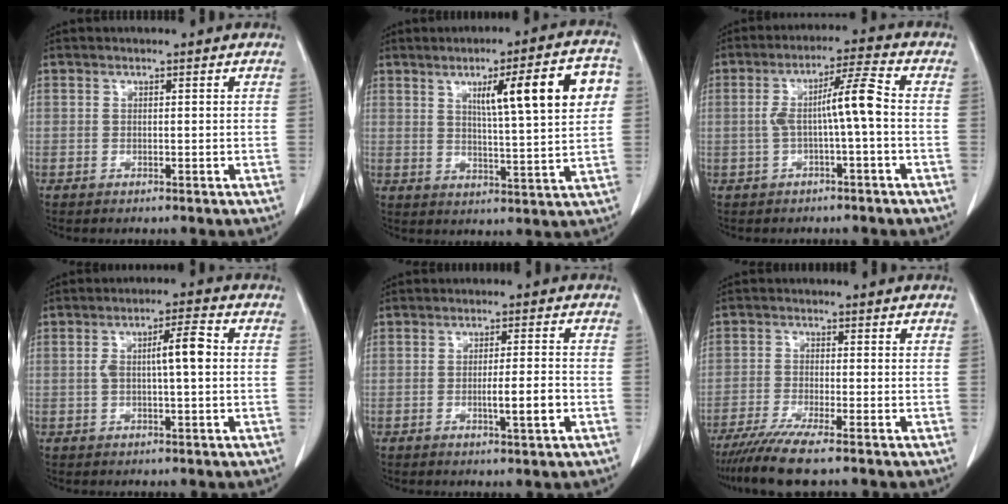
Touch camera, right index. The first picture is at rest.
{"total": 13.5, "force": [4.0, 1.0, 12.8], "torque": [-0.182, 0.016, 0.057]}
{"total": 6.8, "force": [-0.6, 0.0, 6.7], "torque": [-0.122, 0.024, -0.009]}
{"total": 5.7, "force": [0.3, 0.8, 5.6], "torque": [-0.099, 0.016, 0.005]}
{"total": 4.6, "force": [-1.4, 0.0, 4.4], "torque": [-0.069, -0.005, -0.020]}
{"total": 7.0, "force": [-5.4, -0.5, 4.4], "torque": [-0.069, -0.020, -0.093]}